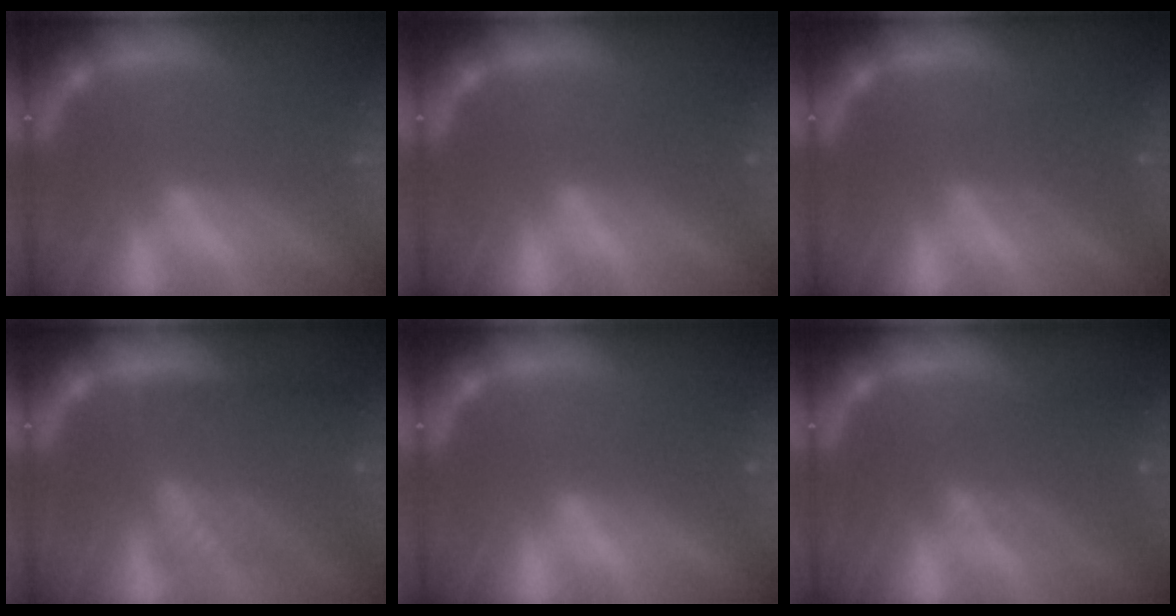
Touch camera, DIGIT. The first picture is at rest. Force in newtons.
{"total": 1.4}
{"total": 2.5}
{"total": 9.1}
{"total": 1.4}
{"total": 4.6}